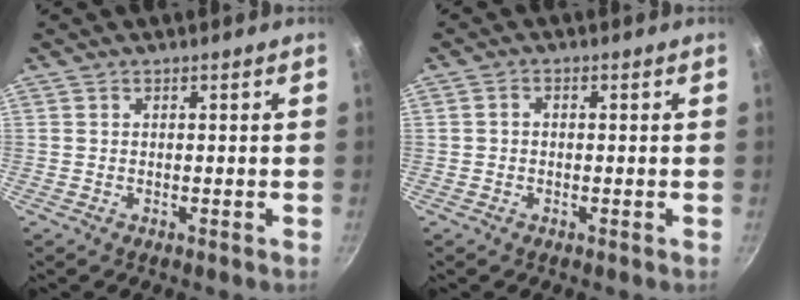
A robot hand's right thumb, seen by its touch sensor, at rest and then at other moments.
{"total": 1.3, "force": [-0.3, 1.1, 0.8], "torque": [-0.016, 0.007, -0.006]}